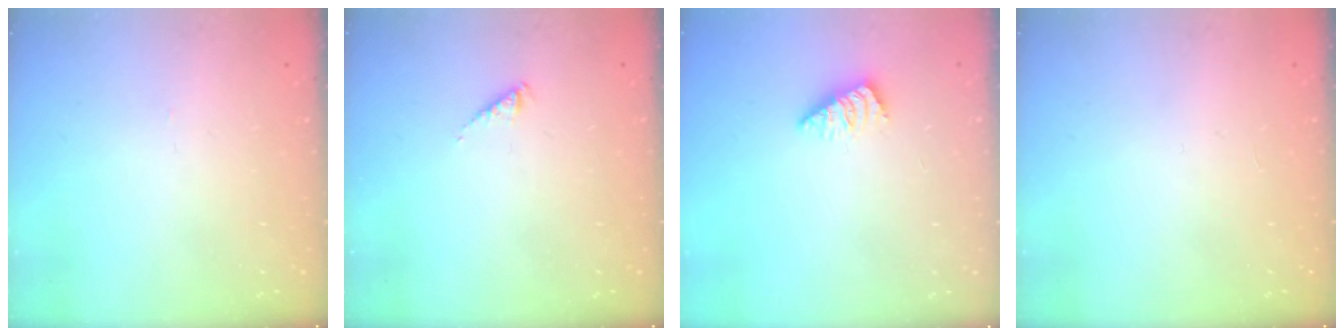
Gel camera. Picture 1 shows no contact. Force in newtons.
{"total": 2.3, "press": 2.3, "slide": 0.4}
{"total": 0.7, "press": 0.7, "slide": 0.2}
{"total": 0.0}